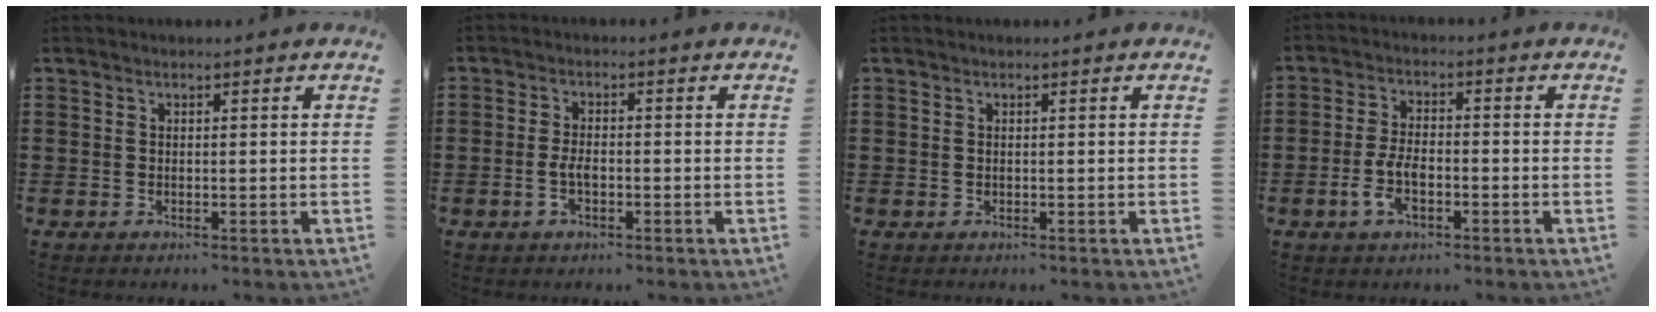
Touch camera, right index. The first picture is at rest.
{"total": 3.0, "force": [-0.9, 1.3, 2.5], "torque": [-0.063, -0.003, -0.022]}
{"total": 0.0}
{"total": 5.5, "force": [-2.0, 2.7, 4.3], "torque": [-0.101, -0.001, -0.043]}